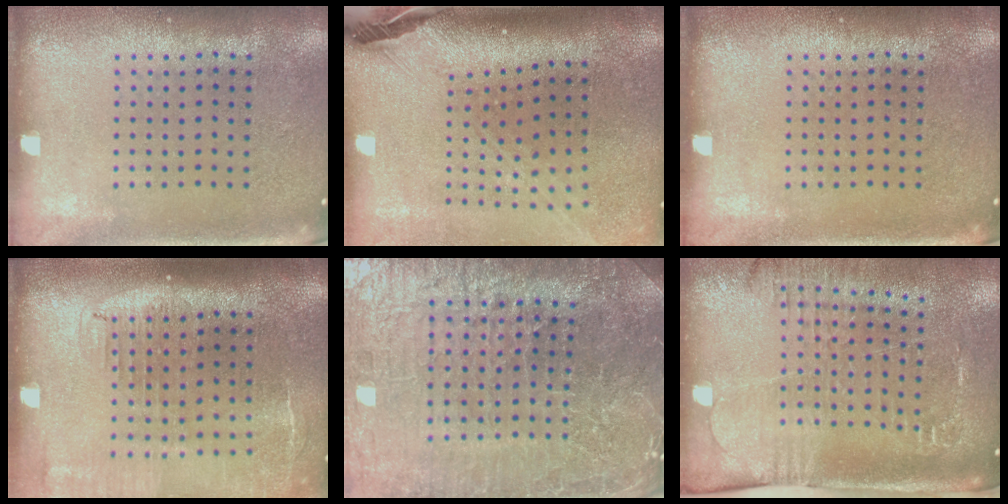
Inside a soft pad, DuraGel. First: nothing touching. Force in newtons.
{"total": 2.8, "press": 2.1, "slide": 1.9}
{"total": 0.0}
{"total": 2.0, "press": 1.6, "slide": 1.2}
{"total": 5.6, "press": 5.2, "slide": 2.1}
{"total": 2.1, "press": 1.9, "slide": 0.9}